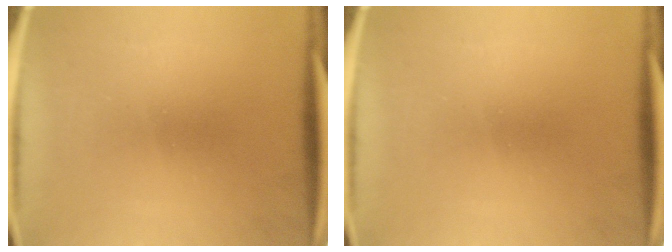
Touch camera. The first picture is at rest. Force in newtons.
{"total": 0.0}